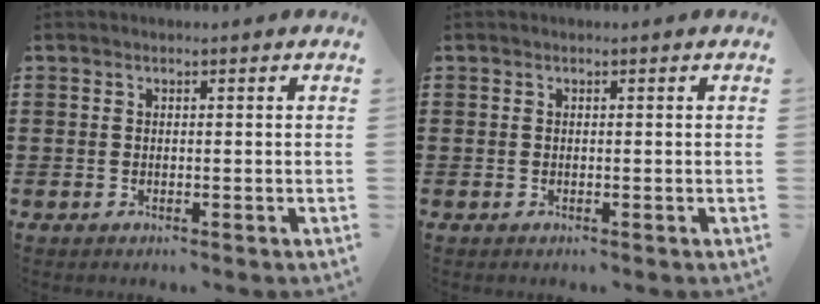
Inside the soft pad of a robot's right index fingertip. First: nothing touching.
{"total": 0.0}